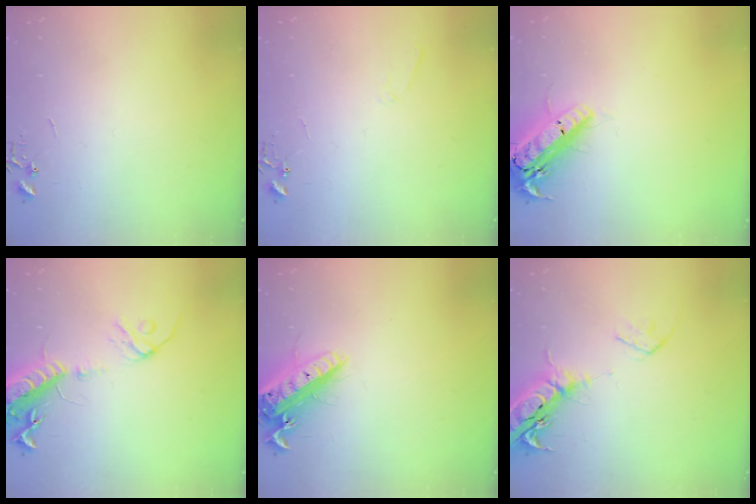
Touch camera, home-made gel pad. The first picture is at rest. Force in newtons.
{"total": 4.8, "press": 4.7, "slide": 0.7}
{"total": 18.4, "press": 18.1, "slide": 3.2}
{"total": 16.6, "press": 16.1, "slide": 4.0}
{"total": 16.4, "press": 16.0, "slide": 3.4}
{"total": 18.4, "press": 17.9, "slide": 4.4}